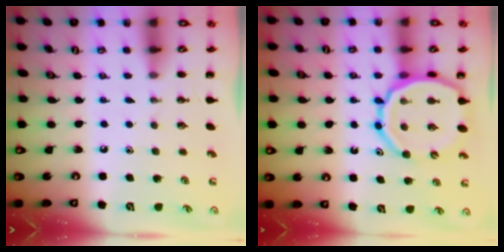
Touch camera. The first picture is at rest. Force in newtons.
{"total": 15.2, "press": 14.8, "slide": 3.4}